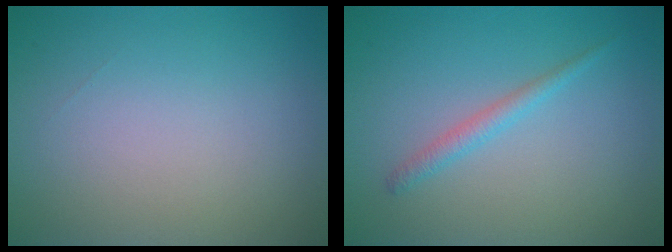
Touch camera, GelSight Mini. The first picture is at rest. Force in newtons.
{"total": 1.4, "press": 1.4, "slide": 0.1}